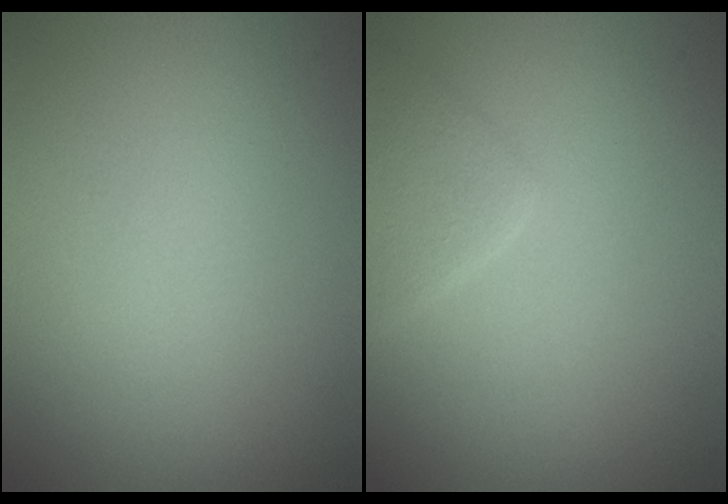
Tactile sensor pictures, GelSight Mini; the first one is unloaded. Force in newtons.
{"total": 2.2, "press": 2.2, "slide": 0.1}